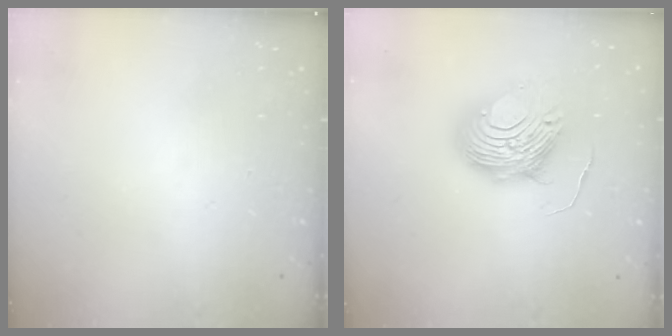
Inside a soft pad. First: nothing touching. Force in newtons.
{"total": 11.1, "press": 11.1, "slide": 0.7}